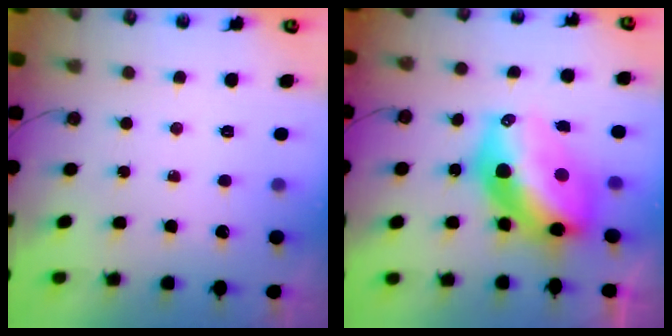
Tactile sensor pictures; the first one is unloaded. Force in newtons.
{"total": 16.2, "press": 16.1, "slide": 1.5}